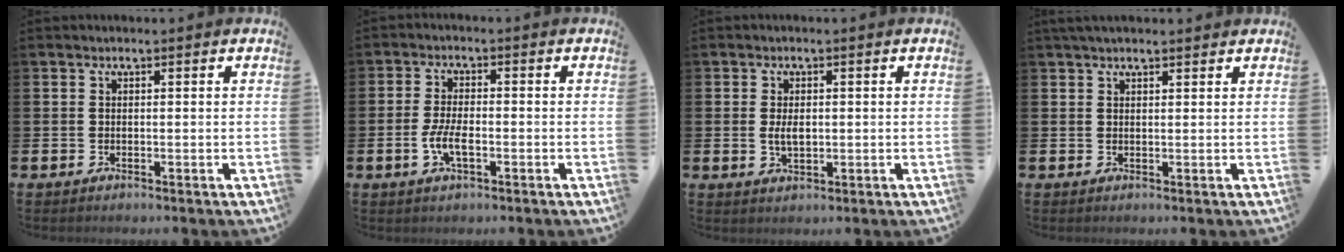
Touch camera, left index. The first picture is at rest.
{"total": 4.0, "force": [-1.1, 1.5, 3.5], "torque": [-0.061, 0.000, -0.022]}
{"total": 2.7, "force": [0.1, 1.5, 2.3], "torque": [-0.032, 0.001, -0.002]}
{"total": 1.9, "force": [1.7, 0.5, 0.8], "torque": [-0.014, 0.003, 0.030]}